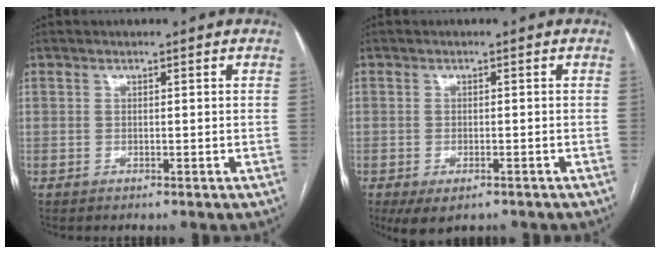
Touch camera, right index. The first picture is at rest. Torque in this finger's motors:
{"motor_torque": [0.83, -0.60, 0.19, 0.04]}